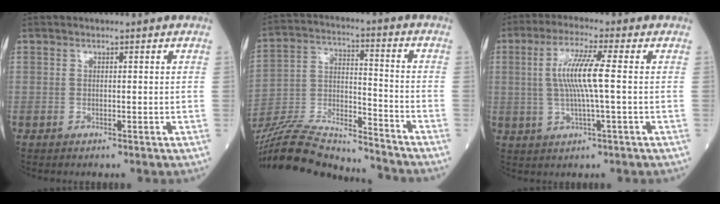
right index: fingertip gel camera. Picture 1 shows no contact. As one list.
[{"total": 20.3, "force": [-19.2, 1.9, 6.2], "torque": [-0.142, 0.002, -0.331]}, {"total": 7.9, "force": [0.6, 0.1, 7.9], "torque": [-0.161, 0.004, 0.009]}]